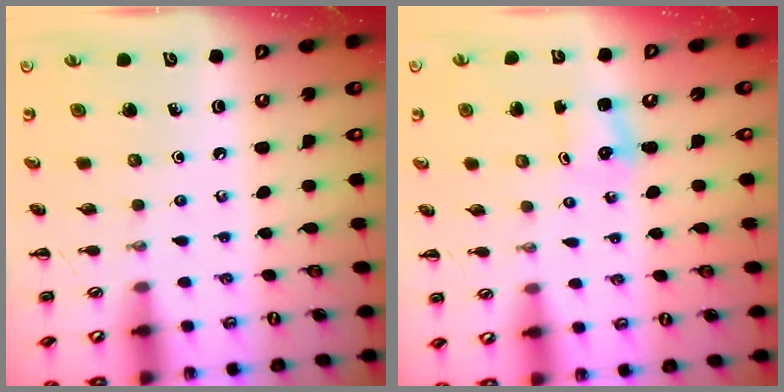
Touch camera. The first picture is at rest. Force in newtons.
{"total": 1.3, "press": 1.2, "slide": 0.3}